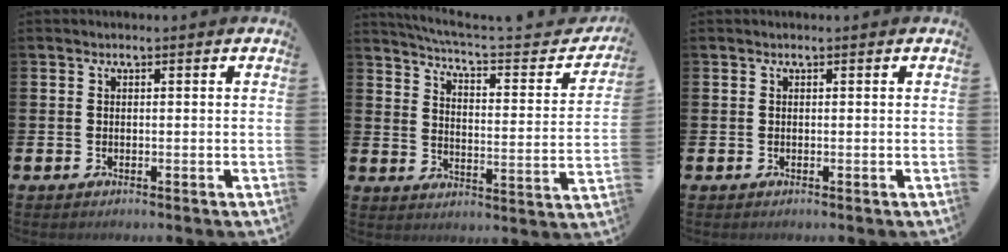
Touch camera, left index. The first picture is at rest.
{"total": 5.3, "force": [4.9, 0.0, 1.8], "torque": [-0.053, -0.050, 0.075]}
{"total": 0.0}